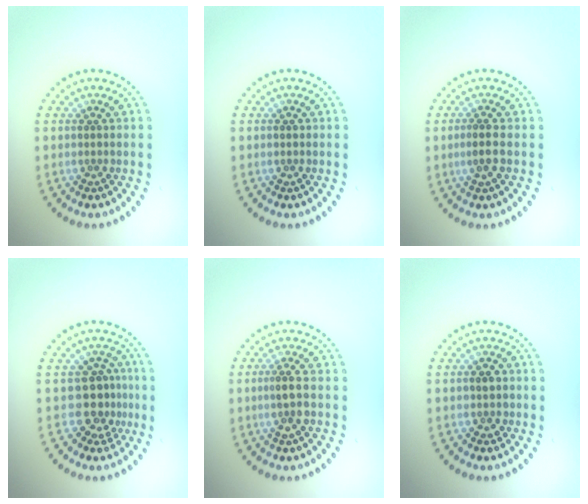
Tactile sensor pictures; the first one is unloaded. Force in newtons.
{"total": 0.6, "press": 0.6, "slide": 0.0}
{"total": 1.9, "press": 1.8, "slide": 0.7}
{"total": 3.0, "press": 2.5, "slide": 1.7}
{"total": 2.1, "press": 1.9, "slide": 0.9}
{"total": 1.5, "press": 1.4, "slide": 0.2}